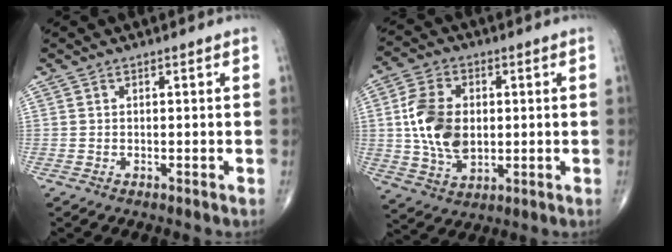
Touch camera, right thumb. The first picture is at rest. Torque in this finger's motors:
{"motor_torque": [1.04, 0.99, 1.28, 0.22, 0.13]}